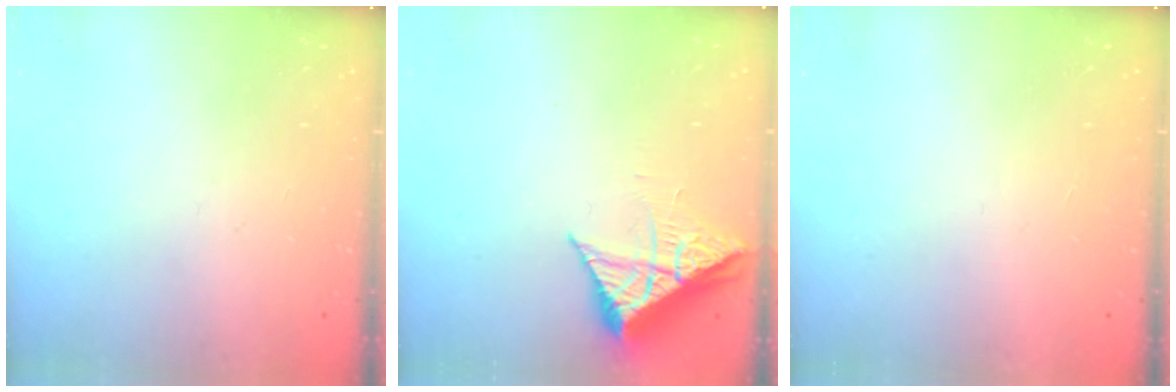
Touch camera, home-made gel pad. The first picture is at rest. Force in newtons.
{"total": 8.9, "press": 8.9, "slide": 0.9}
{"total": 1.5, "press": 1.5, "slide": 0.1}